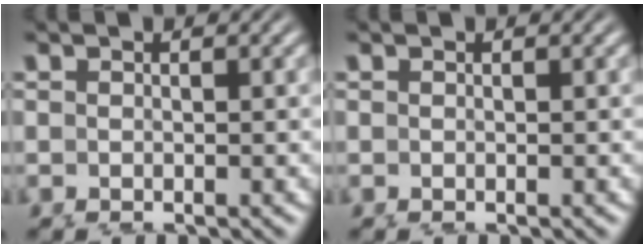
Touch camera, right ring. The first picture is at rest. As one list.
[{"total": 0.0}]